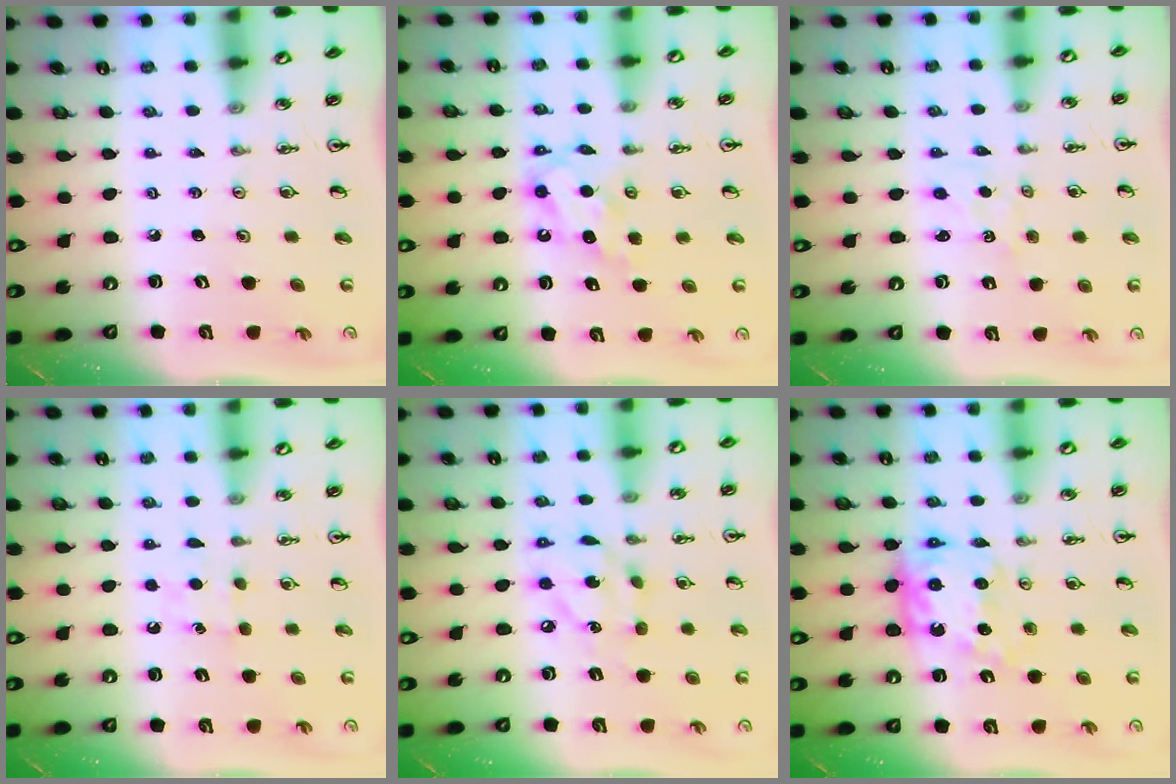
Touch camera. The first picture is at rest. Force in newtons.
{"total": 6.5, "press": 6.5, "slide": 0.2}
{"total": 1.2, "press": 1.1, "slide": 0.2}
{"total": 6.4, "press": 6.3, "slide": 0.7}
{"total": 10.9, "press": 10.8, "slide": 0.7}
{"total": 10.3, "press": 10.3, "slide": 0.5}